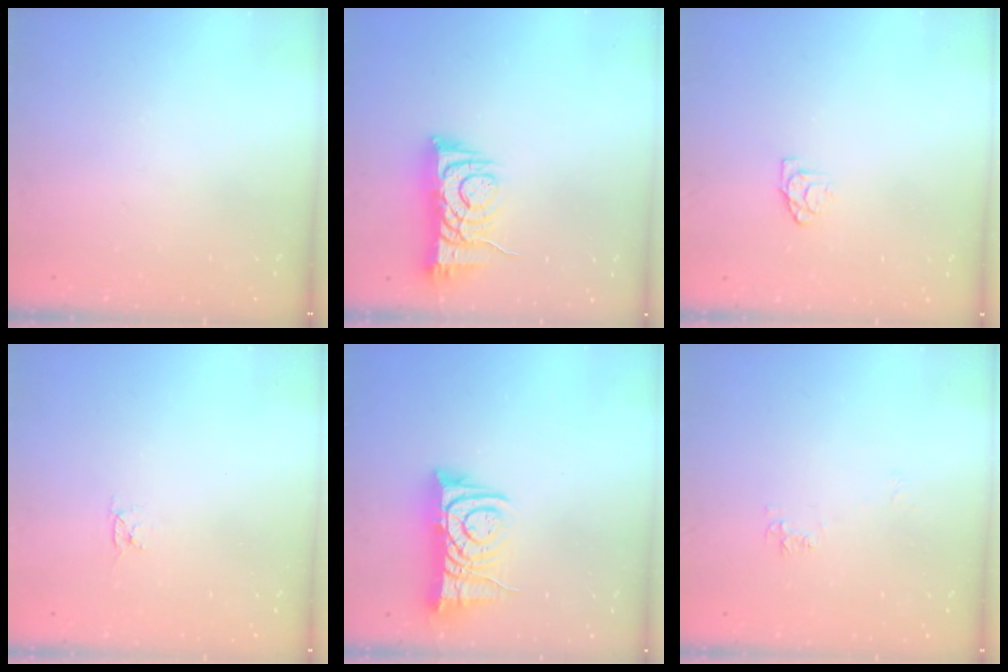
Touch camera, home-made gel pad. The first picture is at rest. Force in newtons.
{"total": 8.0, "press": 7.9, "slide": 1.3}
{"total": 4.5, "press": 4.5, "slide": 0.3}
{"total": 2.8, "press": 2.8, "slide": 0.3}
{"total": 10.7, "press": 10.6, "slide": 1.2}
{"total": 4.9, "press": 4.9, "slide": 0.6}